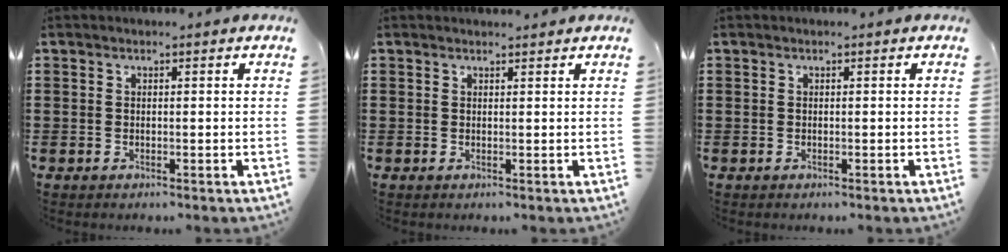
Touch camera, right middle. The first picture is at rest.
{"total": 0.7, "force": [0.6, 0.1, 0.0], "torque": [0.005, -0.003, 0.011]}
{"total": 0.0}